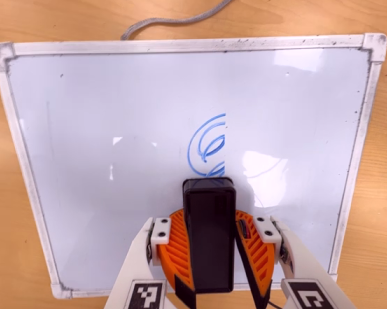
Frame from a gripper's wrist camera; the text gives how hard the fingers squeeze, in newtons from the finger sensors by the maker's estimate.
{"total": 10.3, "left": 10.3, "right": 10.2}